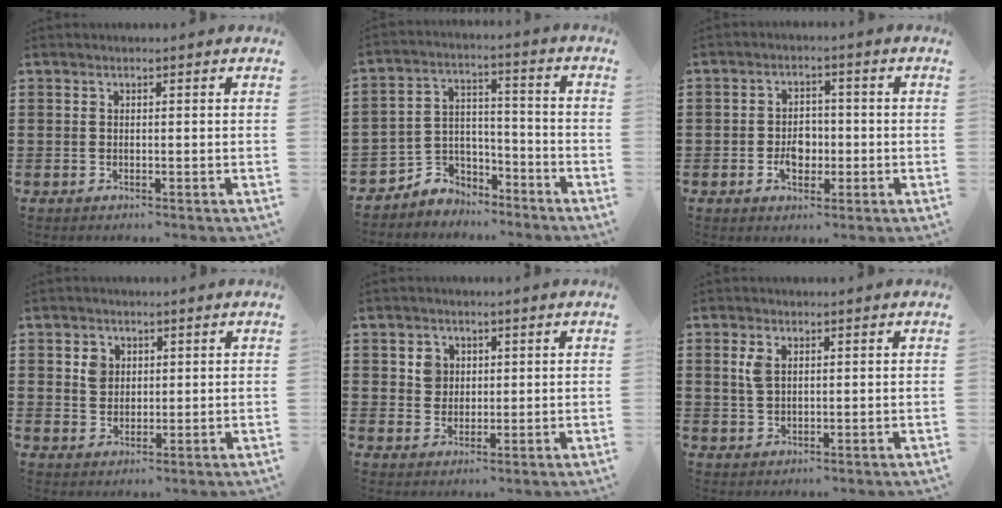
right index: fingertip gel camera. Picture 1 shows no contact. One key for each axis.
{"total": 4.8, "fx": -3.9, "fy": 2.9, "fz": -0.5, "tx": -0.011, "ty": 0.003, "tz": -0.081}
{"total": 4.2, "fx": -1.1, "fy": 3.0, "fz": 2.7, "tx": -0.046, "ty": 0.005, "tz": -0.022}
{"total": 3.0, "fx": 1.1, "fy": 2.6, "fz": 1.1, "tx": -0.031, "ty": 0.011, "tz": 0.019}
{"total": 3.2, "fx": 1.0, "fy": 2.9, "fz": 0.9, "tx": -0.022, "ty": 0.008, "tz": 0.016}
{"total": 2.8, "fx": 1.0, "fy": 1.5, "fz": 2.1, "tx": -0.048, "ty": 0.007, "tz": 0.017}